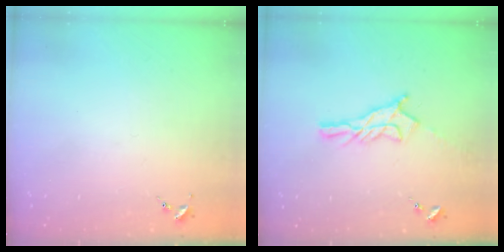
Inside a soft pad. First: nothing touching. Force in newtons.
{"total": 11.2, "press": 11.1, "slide": 0.7}